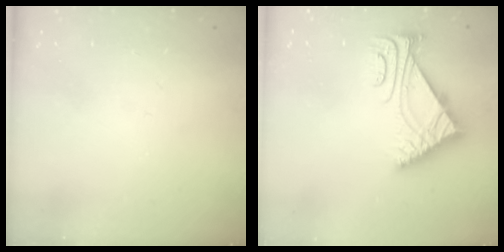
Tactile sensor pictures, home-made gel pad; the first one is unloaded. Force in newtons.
{"total": 7.4, "press": 7.3, "slide": 1.0}